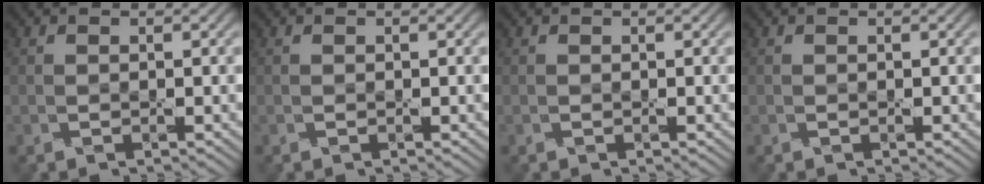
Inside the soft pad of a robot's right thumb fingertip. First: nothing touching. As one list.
[{"total": 0.0}, {"total": 0.0}, {"total": 0.0}]